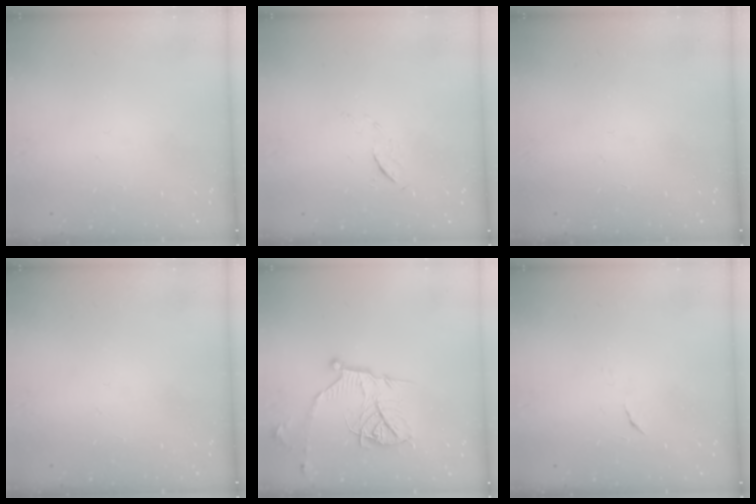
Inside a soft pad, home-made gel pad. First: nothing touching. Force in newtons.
{"total": 5.3, "press": 5.3, "slide": 0.5}
{"total": 0.0}
{"total": 0.0}
{"total": 14.6, "press": 14.5, "slide": 1.3}
{"total": 3.9, "press": 3.9, "slide": 0.4}